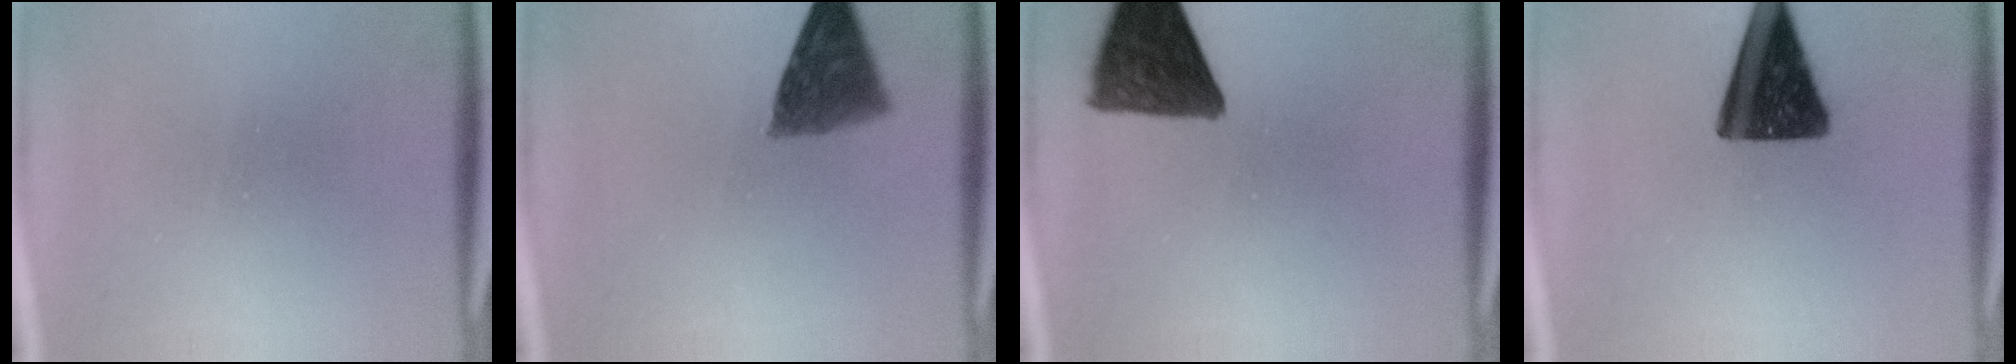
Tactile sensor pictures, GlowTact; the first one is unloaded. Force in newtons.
{"total": 8.2}
{"total": 11.3}
{"total": 13.8}